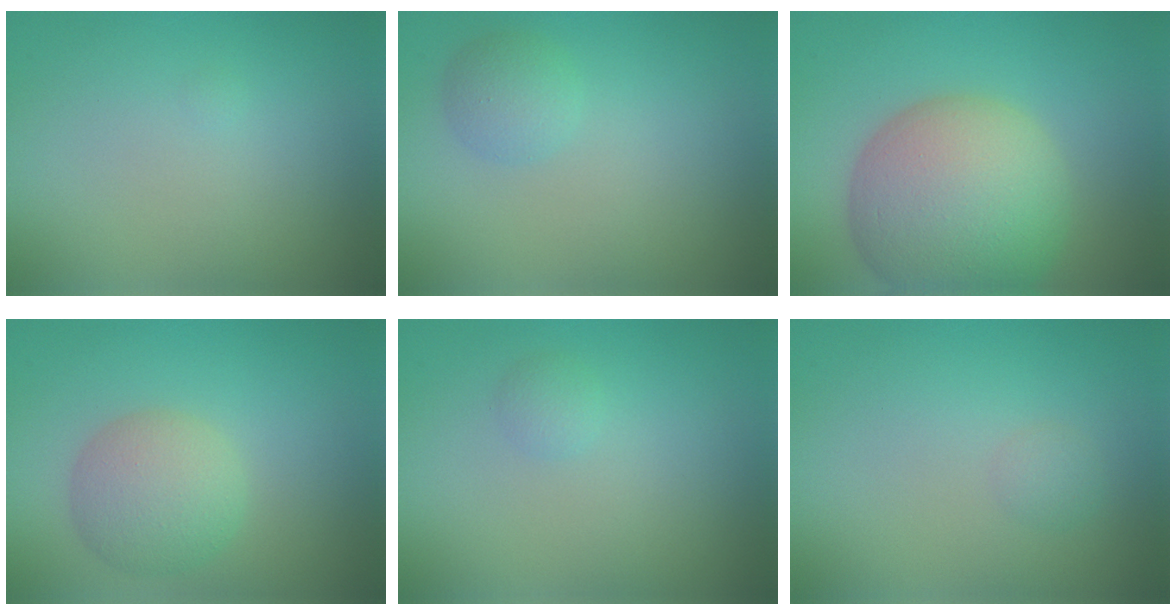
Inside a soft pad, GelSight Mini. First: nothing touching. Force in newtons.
{"total": 1.9, "press": 1.9, "slide": 0.1}
{"total": 12.4, "press": 12.4, "slide": 0.7}
{"total": 4.8, "press": 4.8, "slide": 0.3}
{"total": 0.9, "press": 0.9, "slide": 0.0}
{"total": 1.0, "press": 1.0, "slide": 0.0}